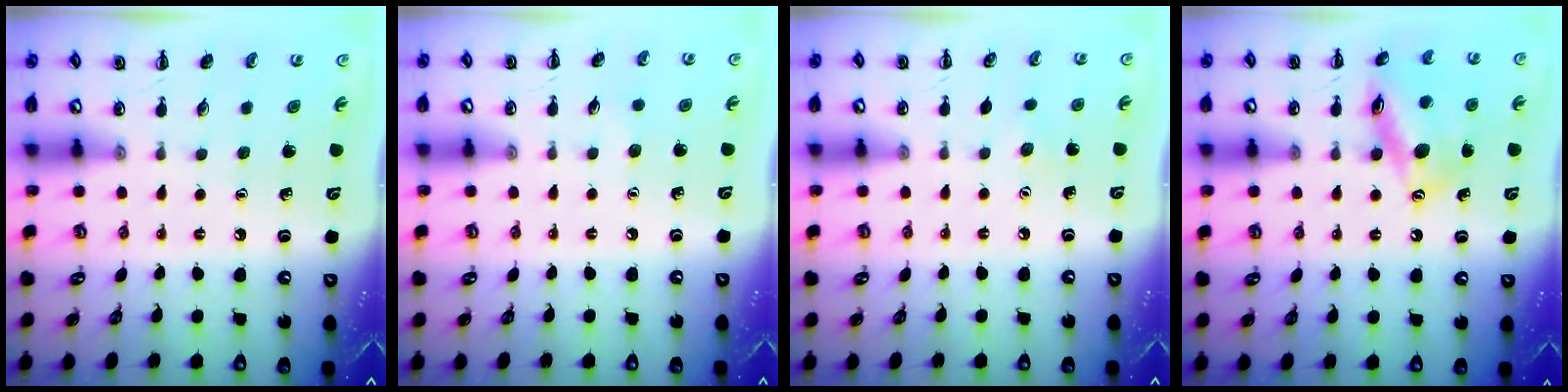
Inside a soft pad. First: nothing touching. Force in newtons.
{"total": 3.2, "press": 3.0, "slide": 0.9}
{"total": 3.4, "press": 3.3, "slide": 0.8}
{"total": 15.0, "press": 14.8, "slide": 2.1}